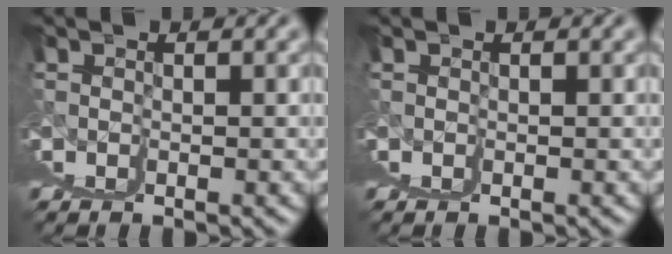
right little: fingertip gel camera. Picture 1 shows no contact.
{"total": 0.0}